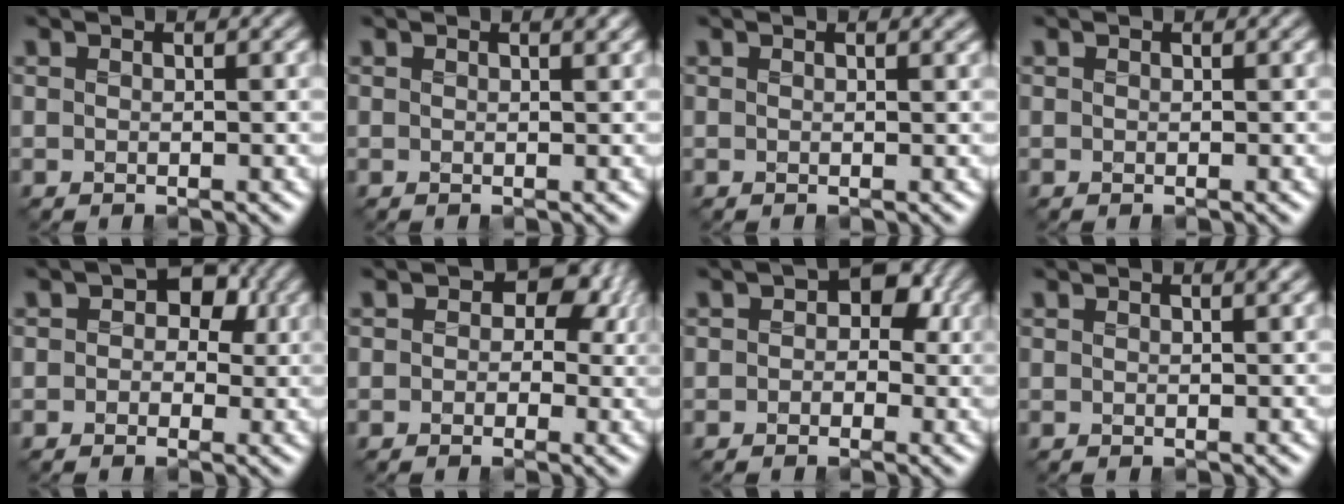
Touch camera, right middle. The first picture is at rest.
{"total": 0.8, "force": [0.5, 0.1, 0.6], "torque": [-0.008, 0.000, 0.006]}
{"total": 0.7, "force": [0.6, 0.1, 0.4], "torque": [-0.006, 0.002, 0.011]}
{"total": 0.0}
{"total": 5.2, "force": [1.2, 3.9, 3.2], "torque": [-0.024, 0.017, -0.020]}
{"total": 6.3, "force": [1.8, 4.6, 4.0], "torque": [-0.034, 0.018, -0.006]}
{"total": 4.6, "force": [0.8, 3.3, 3.0], "torque": [-0.017, 0.012, -0.015]}
{"total": 0.7, "force": [0.4, 0.0, 0.6], "torque": [-0.011, 0.000, 0.005]}